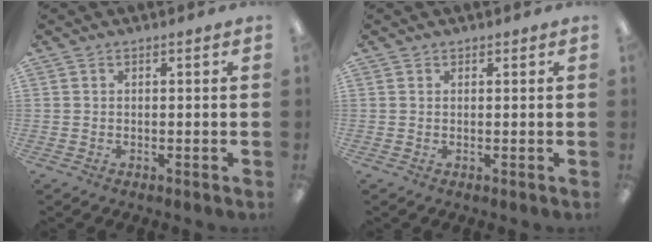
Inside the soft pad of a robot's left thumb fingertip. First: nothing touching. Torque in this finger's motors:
{"motor_torque": [-0.20, -0.04, -0.17, 0.06, 0.00]}